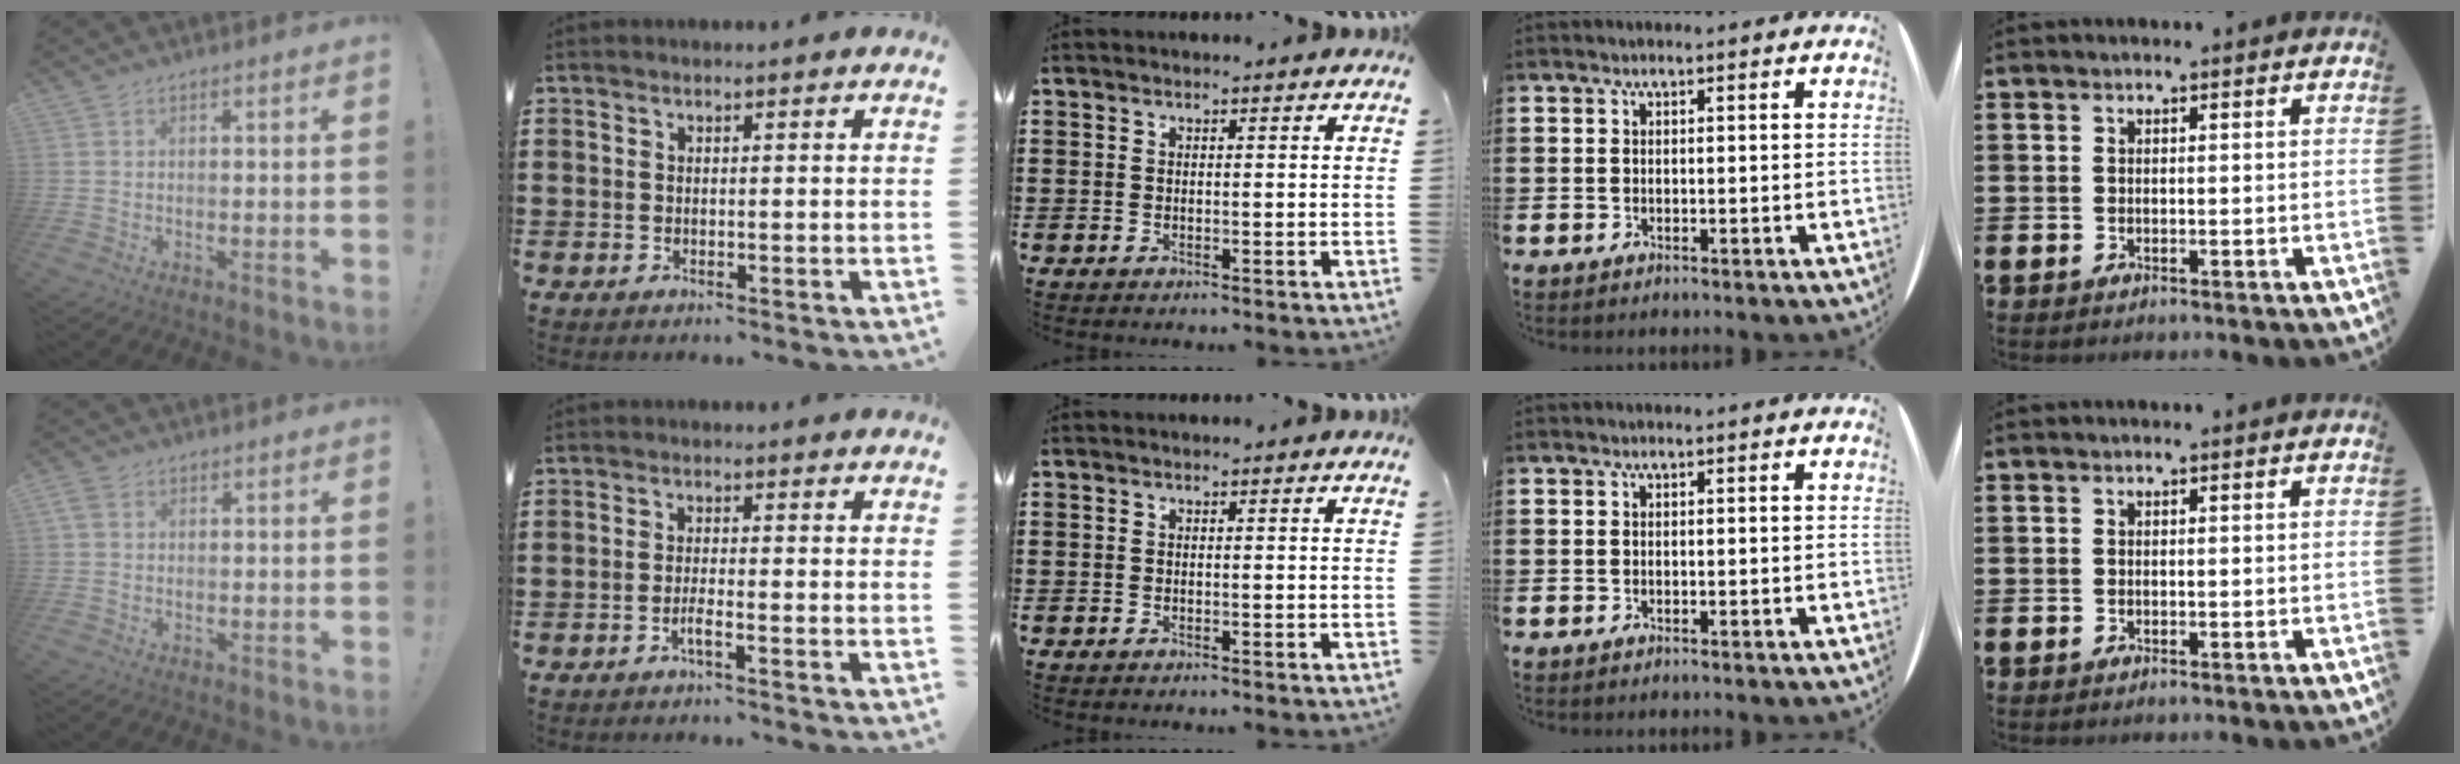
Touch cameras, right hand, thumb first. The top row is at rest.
{"thumb": {"total": 2.6, "force": [1.0, 2.1, 1.2], "torque": [-0.024, 0.004, 0.020]}, "index": {"total": 2.2, "force": [-1.4, 0.0, 1.7], "torque": [-0.029, -0.002, -0.025]}}